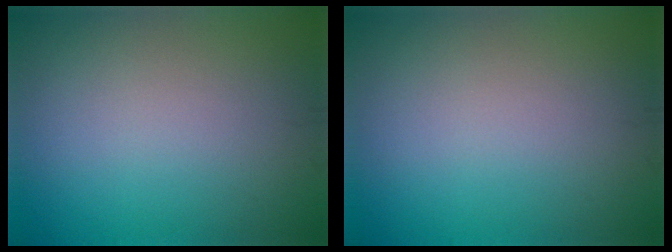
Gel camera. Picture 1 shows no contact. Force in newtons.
{"total": 0.0}